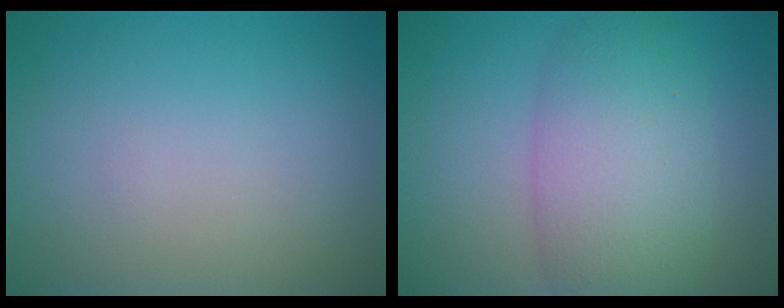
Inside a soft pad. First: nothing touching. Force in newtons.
{"total": 7.3, "press": 7.3, "slide": 0.5}